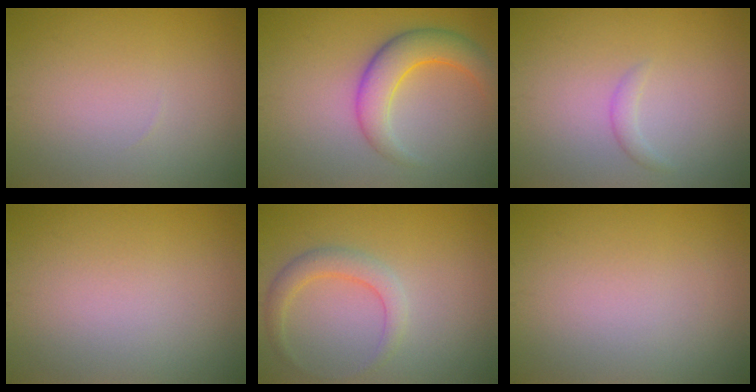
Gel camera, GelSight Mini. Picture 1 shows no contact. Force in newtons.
{"total": 4.6, "press": 4.6, "slide": 0.2}
{"total": 1.0, "press": 1.0, "slide": 0.1}
{"total": 0.0}
{"total": 2.4, "press": 2.4, "slide": 0.1}
{"total": 0.0}